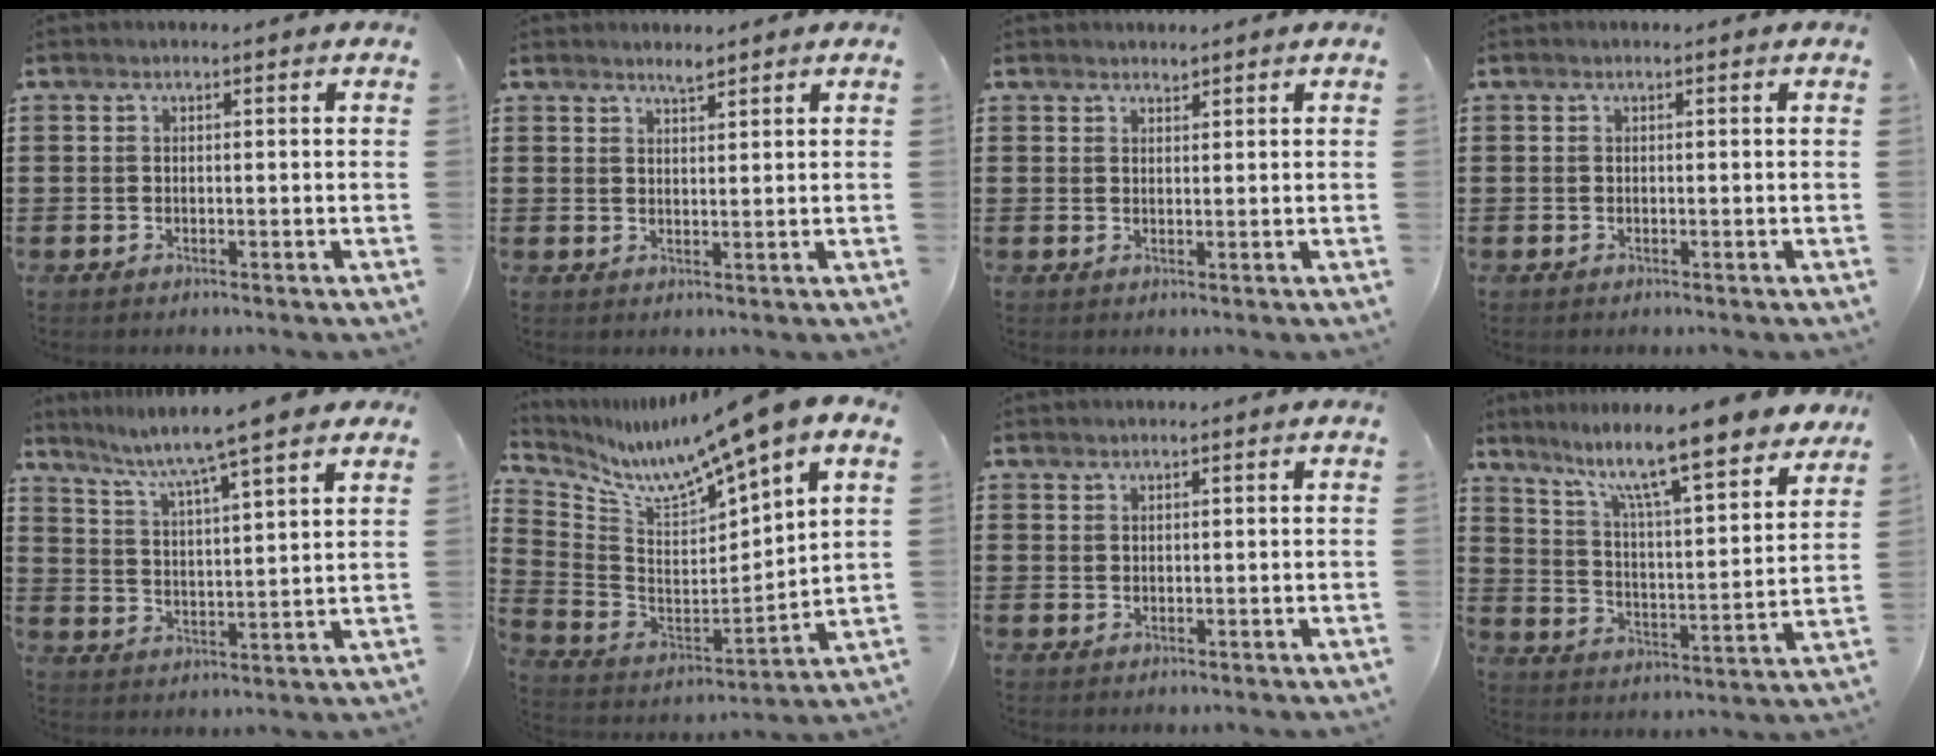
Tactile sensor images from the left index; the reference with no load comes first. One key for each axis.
{"total": 1.8, "fx": 1.7, "fy": 0.2, "fz": 0.6, "tx": -0.014, "ty": 0.000, "tz": 0.031}
{"total": 1.2, "fx": 1.2, "fy": 0.2, "fz": 0.0, "tx": -0.002, "ty": 0.000, "tz": 0.024}
{"total": 0.0}
{"total": 6.0, "fx": 5.2, "fy": -0.4, "fz": 2.8, "tx": -0.078, "ty": -0.035, "tz": 0.081}
{"total": 10.3, "fx": 8.9, "fy": -0.2, "fz": 5.2, "tx": -0.124, "ty": -0.073, "tz": 0.140}
{"total": 1.0, "fx": 1.0, "fy": 0.4, "fz": 0.0, "tx": -0.002, "ty": 0.001, "tz": 0.020}
{"total": 10.7, "fx": 8.9, "fy": 0.8, "fz": 6.0, "tx": -0.125, "ty": -0.068, "tz": 0.141}